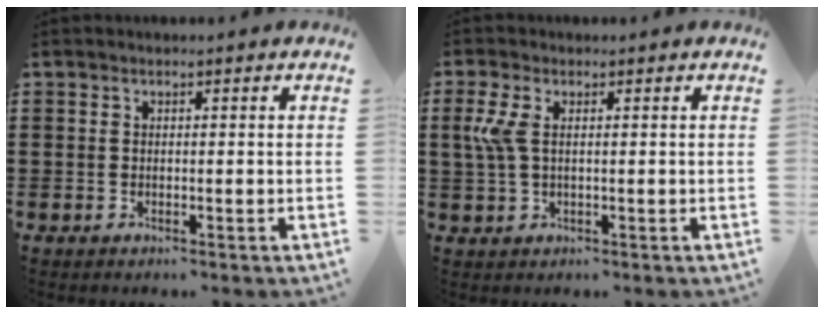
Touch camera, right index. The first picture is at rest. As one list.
[{"total": 4.3, "force": [0.8, 1.9, 3.8], "torque": [-0.115, -0.006, 0.001]}]